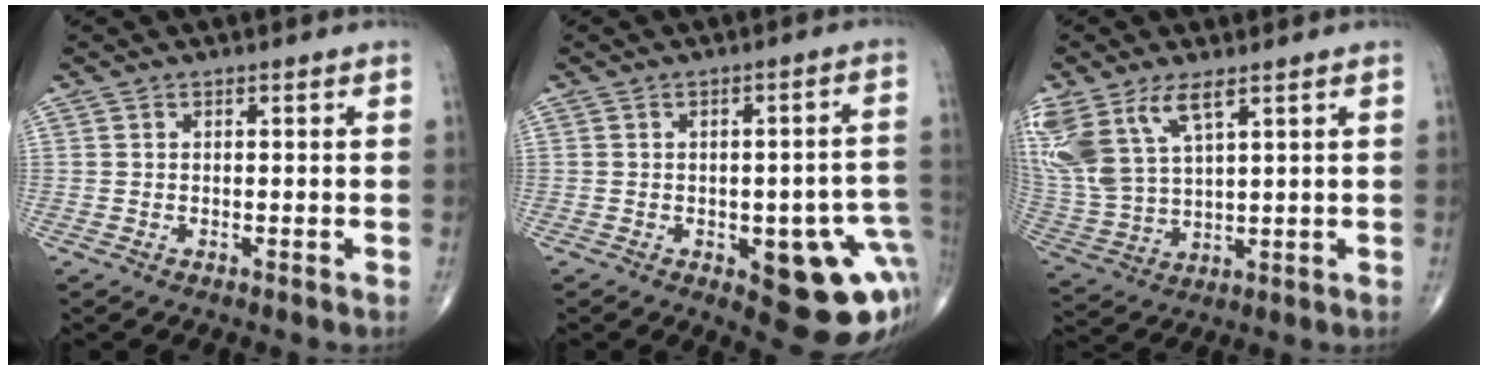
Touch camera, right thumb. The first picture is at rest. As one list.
[{"total": 15.7, "force": [-4.4, 6.3, 13.8], "torque": [-0.114, 0.022, -0.032]}, {"total": 14.9, "force": [7.7, 6.7, 10.8], "torque": [-0.251, -0.021, 0.166]}]